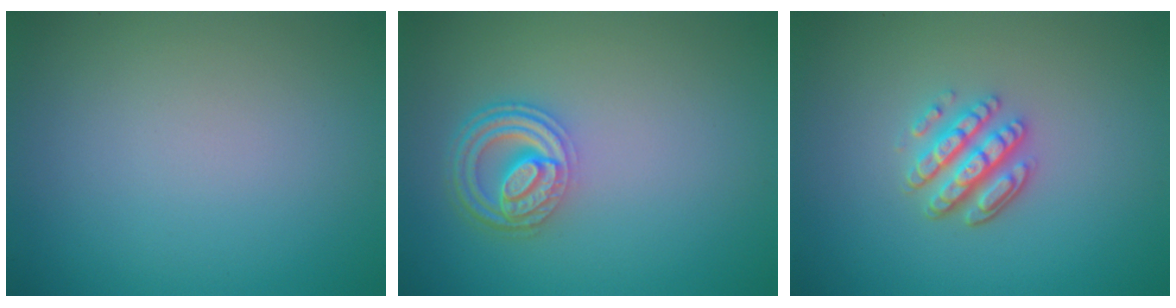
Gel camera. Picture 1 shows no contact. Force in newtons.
{"total": 4.6, "press": 3.5, "slide": 2.9}
{"total": 3.7, "press": 3.1, "slide": 2.0}